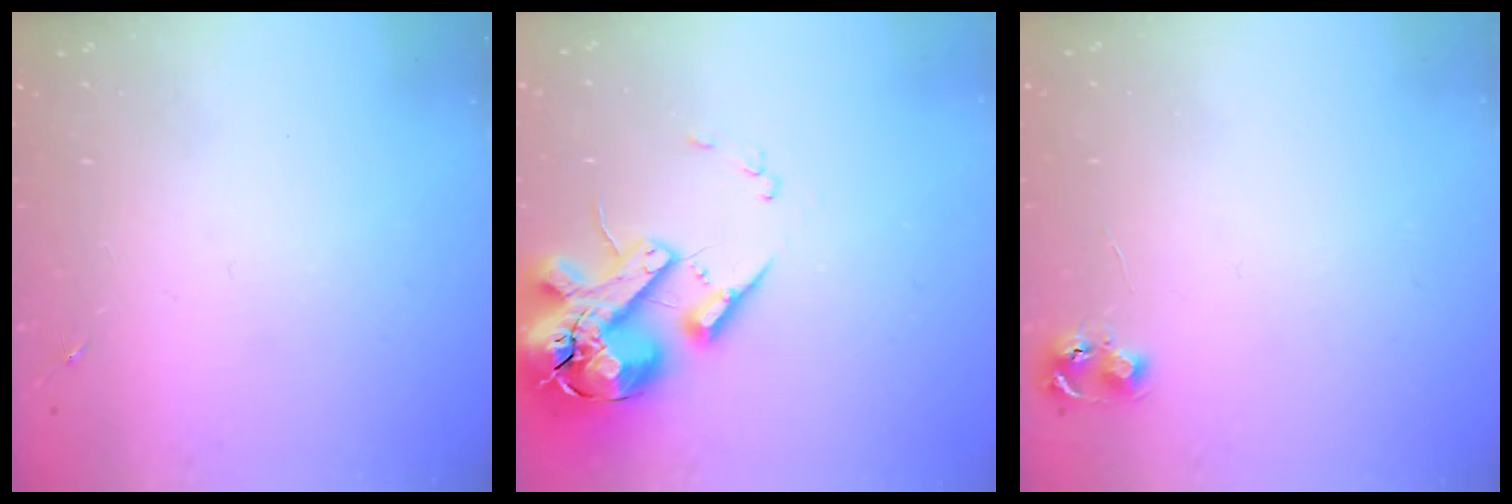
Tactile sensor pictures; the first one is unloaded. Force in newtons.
{"total": 20.7, "press": 20.4, "slide": 3.5}
{"total": 5.3, "press": 5.3, "slide": 0.5}